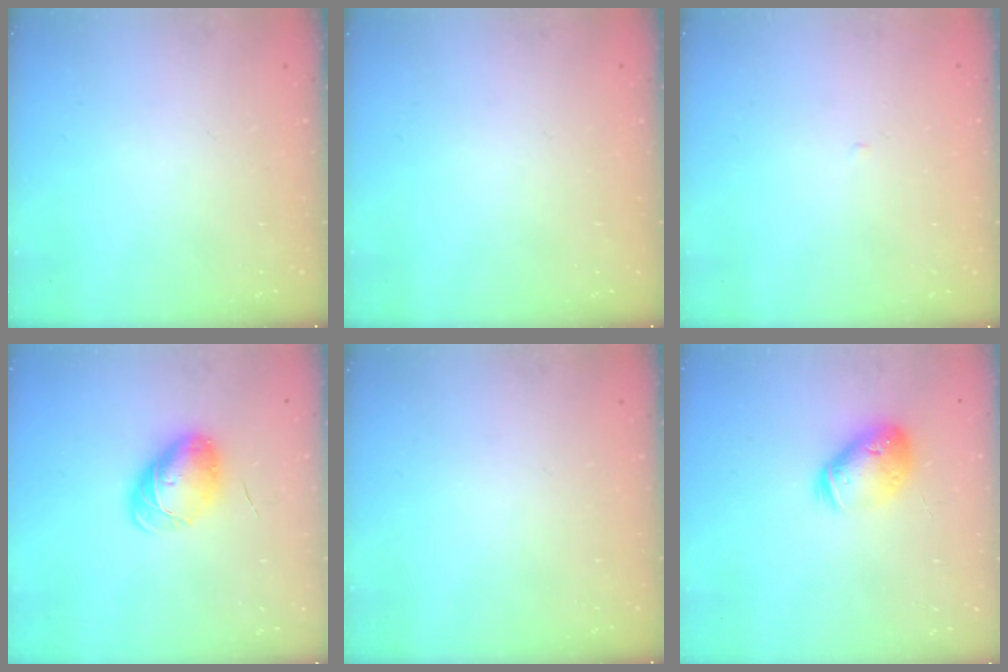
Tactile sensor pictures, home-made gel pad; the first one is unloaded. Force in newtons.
{"total": 0.0}
{"total": 1.7, "press": 1.7, "slide": 0.3}
{"total": 9.1, "press": 8.9, "slide": 1.9}
{"total": 0.0}
{"total": 12.3, "press": 12.2, "slide": 1.9}